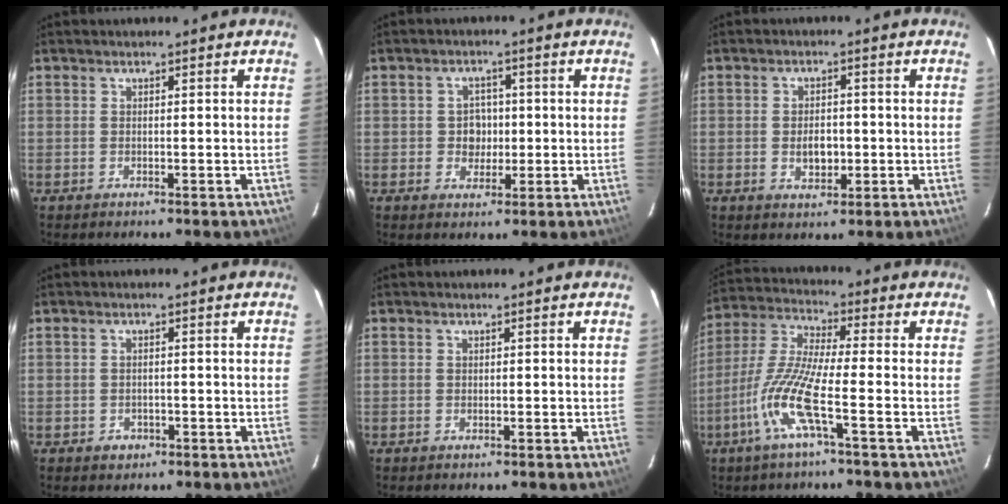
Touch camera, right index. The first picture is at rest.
{"total": 3.6, "force": [-0.2, 3.4, 1.2], "torque": [-0.022, 0.011, 0.000]}
{"total": 4.0, "force": [-0.6, 2.6, 3.0], "torque": [-0.052, 0.001, -0.006]}
{"total": 2.1, "force": [-0.9, 1.8, 0.6], "torque": [-0.012, 0.002, -0.008]}
{"total": 0.0}
{"total": 10.8, "force": [-4.4, 0.4, 9.9], "torque": [-0.219, -0.001, -0.093]}